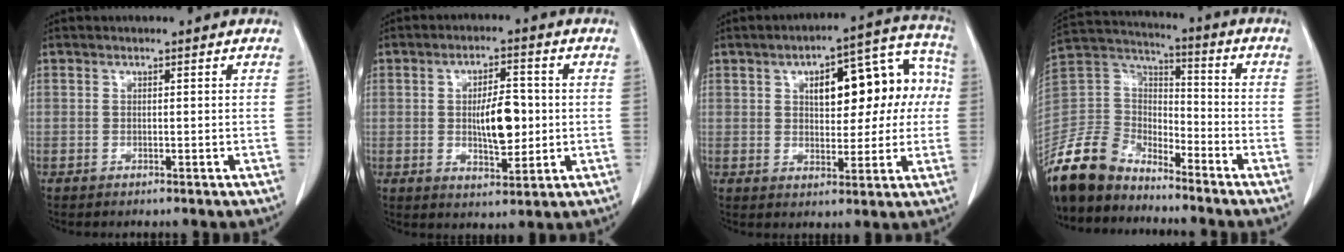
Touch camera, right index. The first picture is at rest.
{"total": 7.7, "force": [-0.1, 2.8, 7.2], "torque": [-0.121, 0.003, 0.002]}
{"total": 14.2, "force": [2.6, 6.0, 12.6], "torque": [-0.155, 0.050, 0.039]}
{"total": 13.3, "force": [-11.9, 5.1, 3.1], "torque": [-0.072, 0.029, -0.237]}